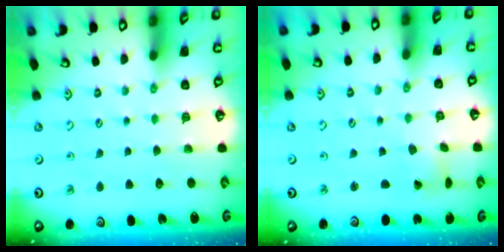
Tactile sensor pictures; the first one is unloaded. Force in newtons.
{"total": 1.6, "press": 1.6, "slide": 0.1}